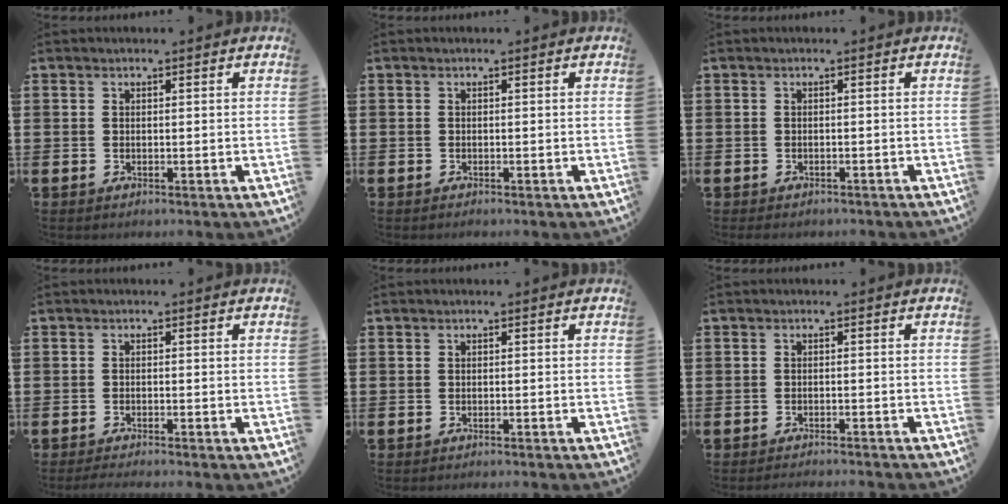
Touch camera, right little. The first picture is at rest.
{"total": 0.0}
{"total": 0.5, "force": [-0.5, 0.1, 0.0], "torque": [-0.003, -0.003, -0.011]}
{"total": 1.1, "force": [-1.0, -0.1, 0.4], "torque": [-0.006, -0.001, -0.019]}
{"total": 0.5, "force": [-0.5, -0.2, 0.0], "torque": [0.001, -0.001, -0.011]}
{"total": 1.1, "force": [-1.1, -0.2, 0.0], "torque": [-0.001, 0.001, -0.023]}